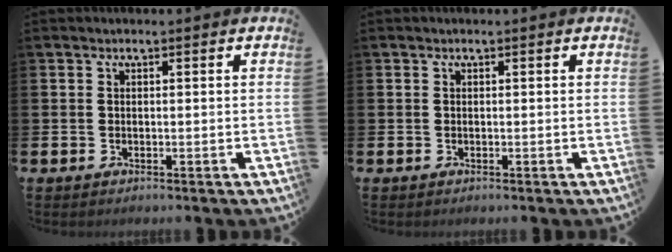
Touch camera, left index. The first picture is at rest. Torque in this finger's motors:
{"motor_torque": [-0.01, -0.01, 0.01, 0.01]}